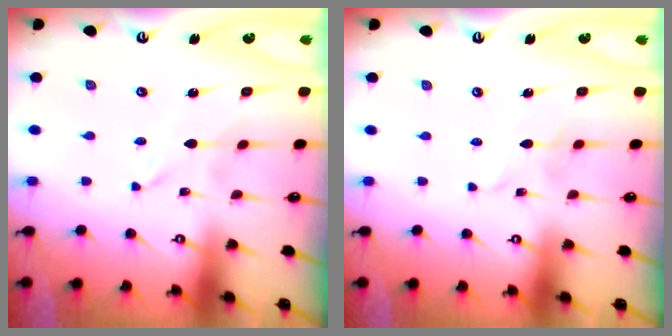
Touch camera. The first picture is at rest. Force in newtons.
{"total": 2.7, "press": 2.7, "slide": 0.2}